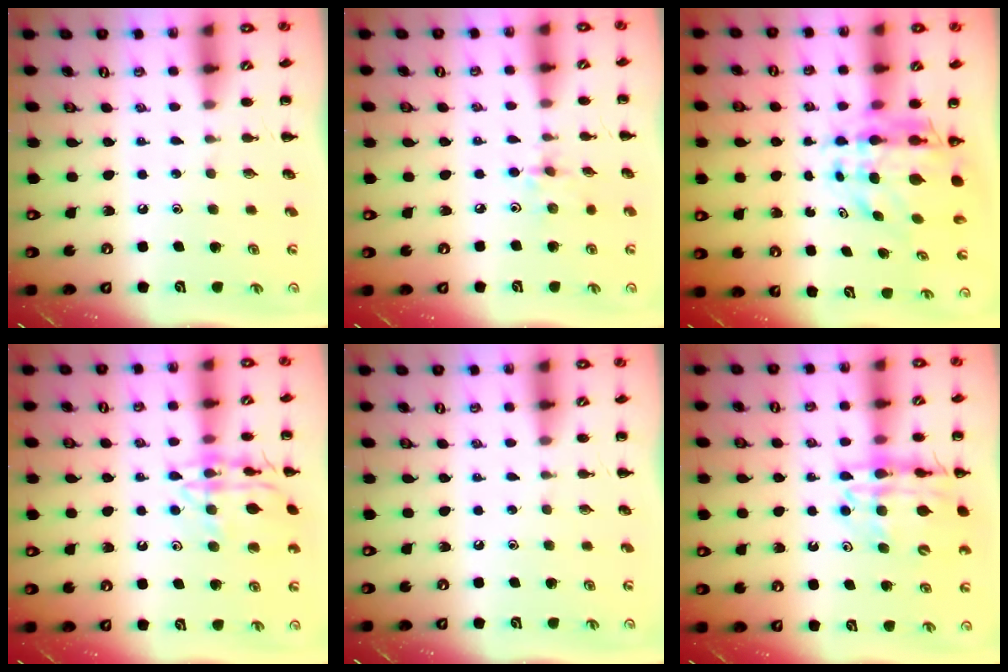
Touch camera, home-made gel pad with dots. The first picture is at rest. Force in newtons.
{"total": 2.4, "press": 2.4, "slide": 0.5}
{"total": 9.2, "press": 8.7, "slide": 3.0}
{"total": 14.8, "press": 14.8, "slide": 0.9}
{"total": 0.0}
{"total": 16.8, "press": 16.3, "slide": 3.9}